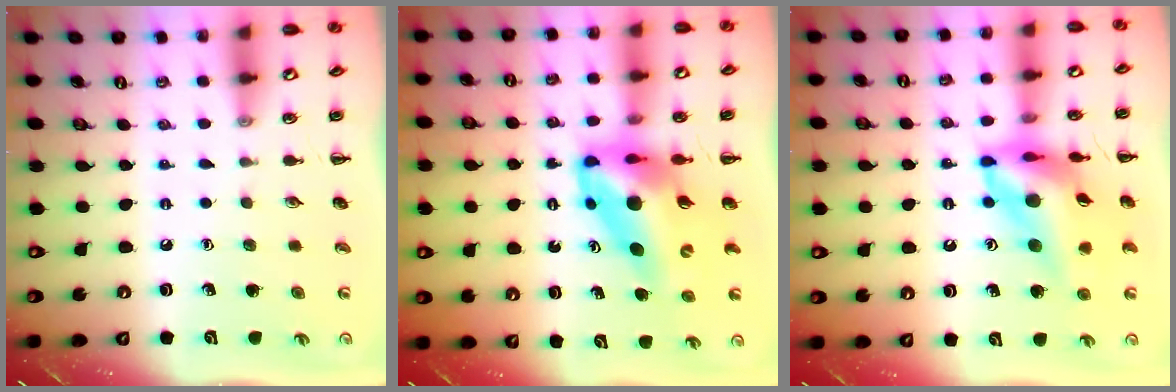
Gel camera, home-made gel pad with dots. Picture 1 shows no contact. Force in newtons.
{"total": 12.3, "press": 11.7, "slide": 3.9}
{"total": 16.6, "press": 15.9, "slide": 5.0}